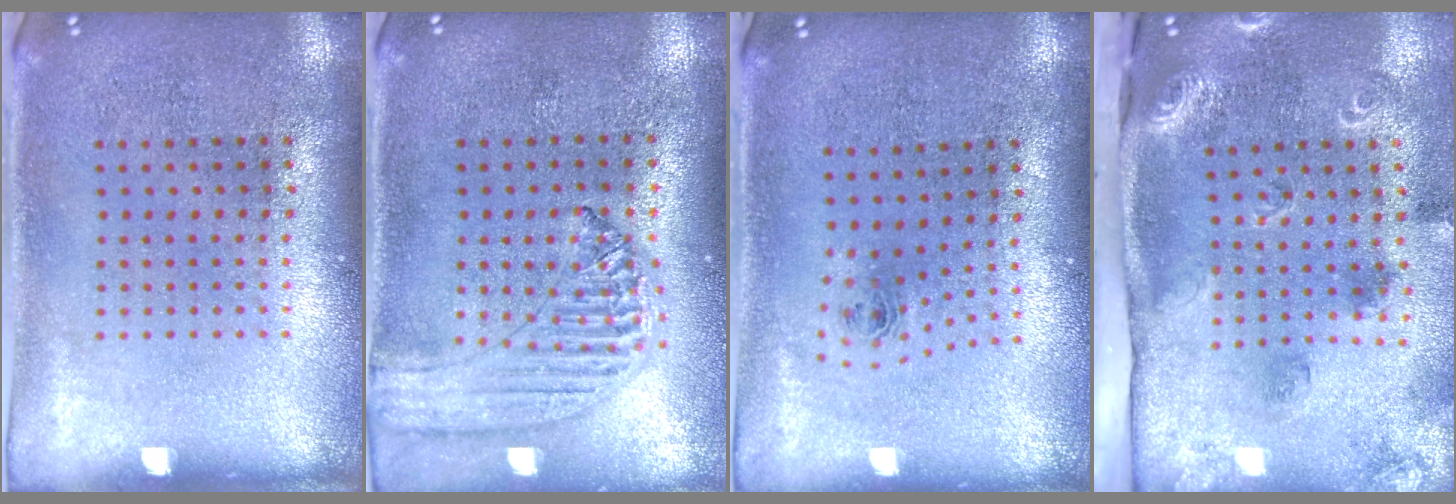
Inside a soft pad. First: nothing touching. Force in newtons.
{"total": 1.2, "press": 1.2, "slide": 0.2}
{"total": 0.9, "press": 0.4, "slide": 0.8}
{"total": 2.1, "press": 1.8, "slide": 1.1}